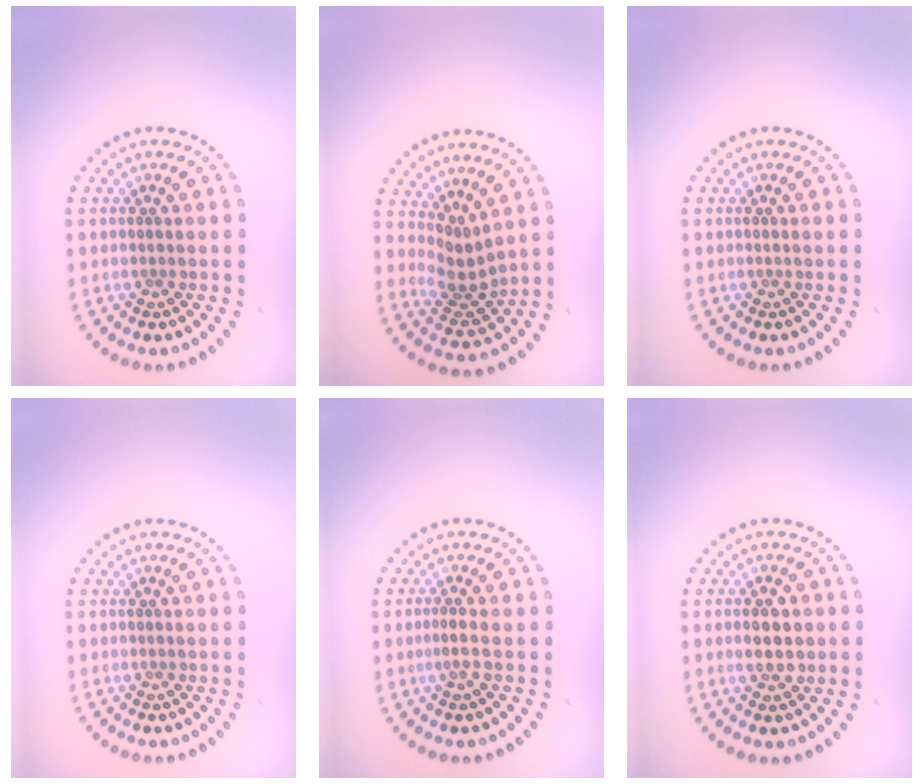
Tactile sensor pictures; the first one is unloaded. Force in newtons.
{"total": 2.9, "press": 2.3, "slide": 1.8}
{"total": 0.0}
{"total": 0.0}
{"total": 1.1, "press": 0.8, "slide": 0.8}
{"total": 2.8, "press": 2.8, "slide": 0.1}